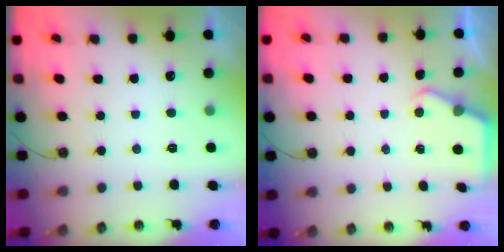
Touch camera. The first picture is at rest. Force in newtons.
{"total": 2.8, "press": 2.8, "slide": 0.0}